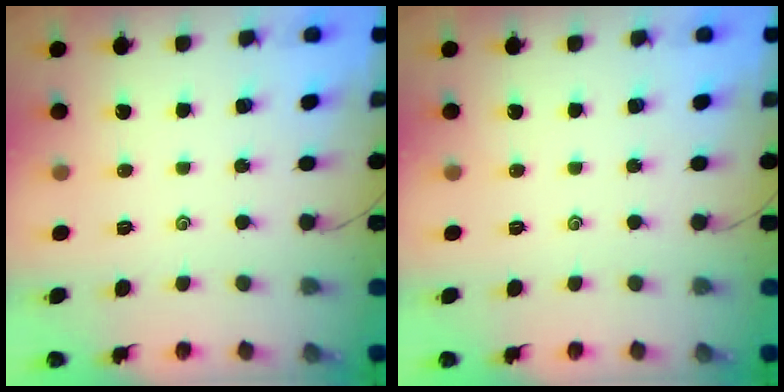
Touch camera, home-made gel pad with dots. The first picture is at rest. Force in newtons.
{"total": 0.0}